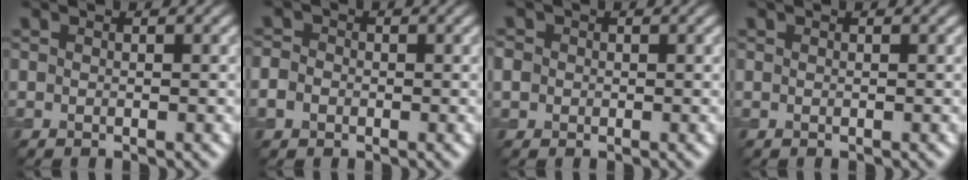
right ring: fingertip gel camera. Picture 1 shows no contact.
{"total": 2.2, "force": [-0.6, 1.9, 0.9], "torque": [-0.010, 0.001, -0.015]}
{"total": 1.8, "force": [0.1, 1.7, 0.5], "torque": [-0.010, 0.003, -0.002]}
{"total": 0.0}